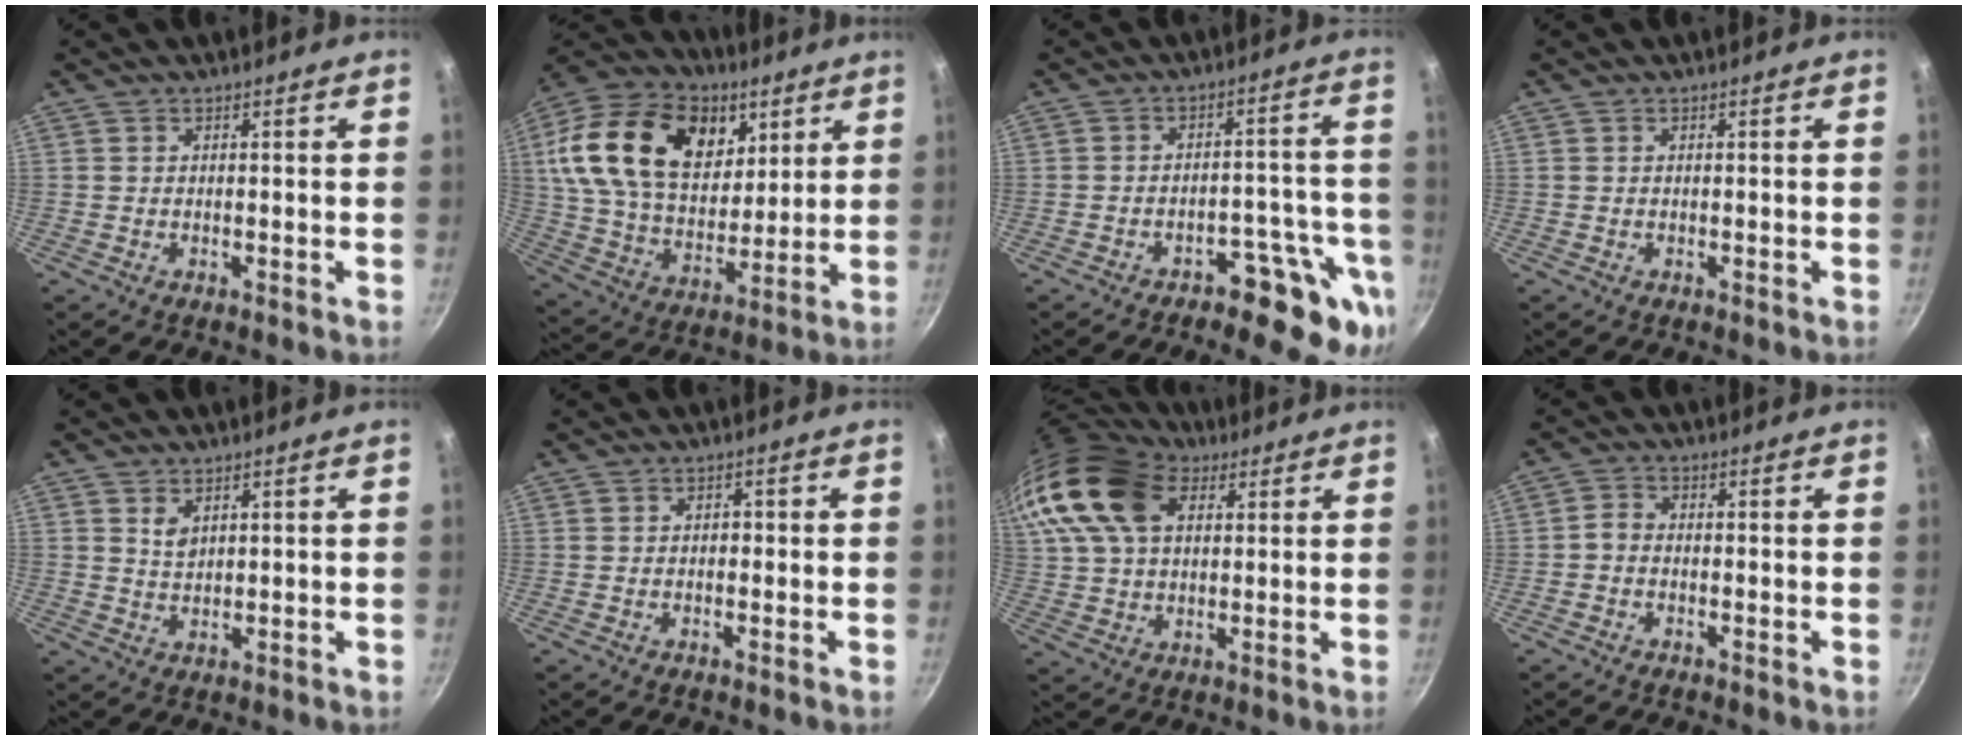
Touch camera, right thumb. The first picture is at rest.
{"total": 27.0, "force": [9.8, 18.2, 17.5], "torque": [-0.298, -0.021, 0.167]}
{"total": 11.0, "force": [-6.4, 5.1, 7.4], "torque": [-0.036, 0.055, -0.082]}
{"total": 0.0}
{"total": 2.8, "force": [1.4, 1.8, 1.6], "torque": [-0.024, -0.007, 0.028]}
{"total": 1.0, "force": [-0.2, 0.8, 0.6], "torque": [-0.005, 0.004, -0.003]}
{"total": 23.6, "force": [9.5, 15.8, 14.7], "torque": [-0.324, 0.030, 0.172]}
{"total": 2.0, "force": [-0.9, 1.4, 1.1], "torque": [-0.025, 0.015, -0.025]}